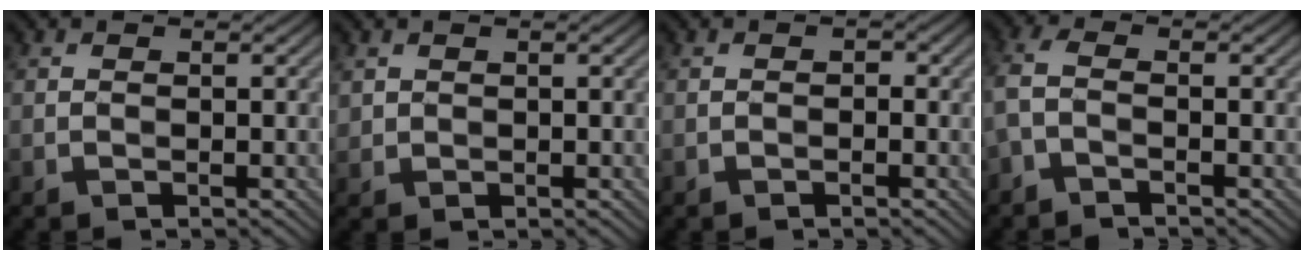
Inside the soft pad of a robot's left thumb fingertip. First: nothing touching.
{"total": 1.1, "force": [0.7, 0.9, 0.2], "torque": [-0.010, -0.002, 0.017]}
{"total": 0.6, "force": [-0.4, 0.4, 0.3], "torque": [-0.002, -0.001, -0.008]}
{"total": 3.2, "force": [-1.5, 1.2, 2.6], "torque": [-0.076, 0.002, -0.043]}